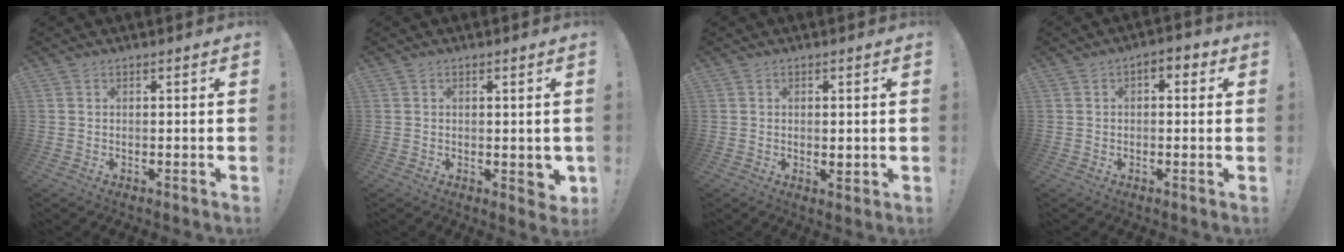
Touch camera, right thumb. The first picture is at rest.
{"total": 3.3, "force": [0.2, 2.3, 2.3], "torque": [-0.014, 0.001, 0.006]}
{"total": 1.5, "force": [0.2, 0.9, 1.2], "torque": [-0.005, -0.005, 0.001]}
{"total": 2.9, "force": [0.0, 1.9, 2.2], "torque": [-0.028, 0.005, -0.004]}